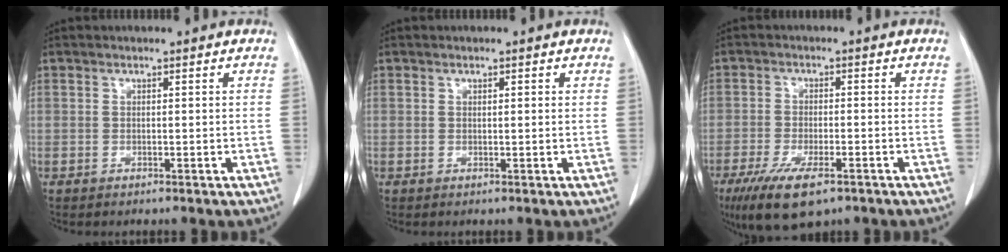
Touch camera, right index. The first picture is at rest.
{"total": 0.6, "force": [0.3, 0.1, 0.5], "torque": [-0.013, 0.000, 0.003]}
{"total": 9.2, "force": [-5.7, 3.1, 6.5], "torque": [-0.116, -0.017, -0.094]}